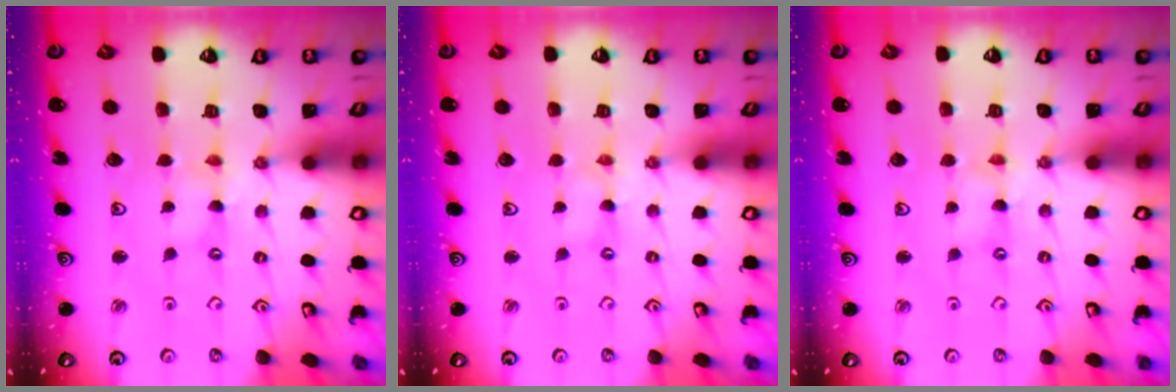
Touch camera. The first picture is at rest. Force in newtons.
{"total": 0.0}
{"total": 1.3, "press": 1.2, "slide": 0.2}